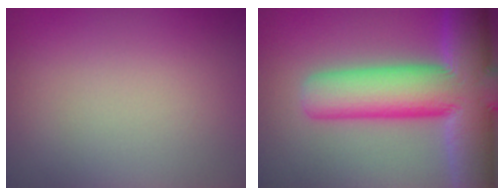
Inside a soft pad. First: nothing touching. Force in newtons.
{"total": 13.4, "press": 13.4, "slide": 0.7}